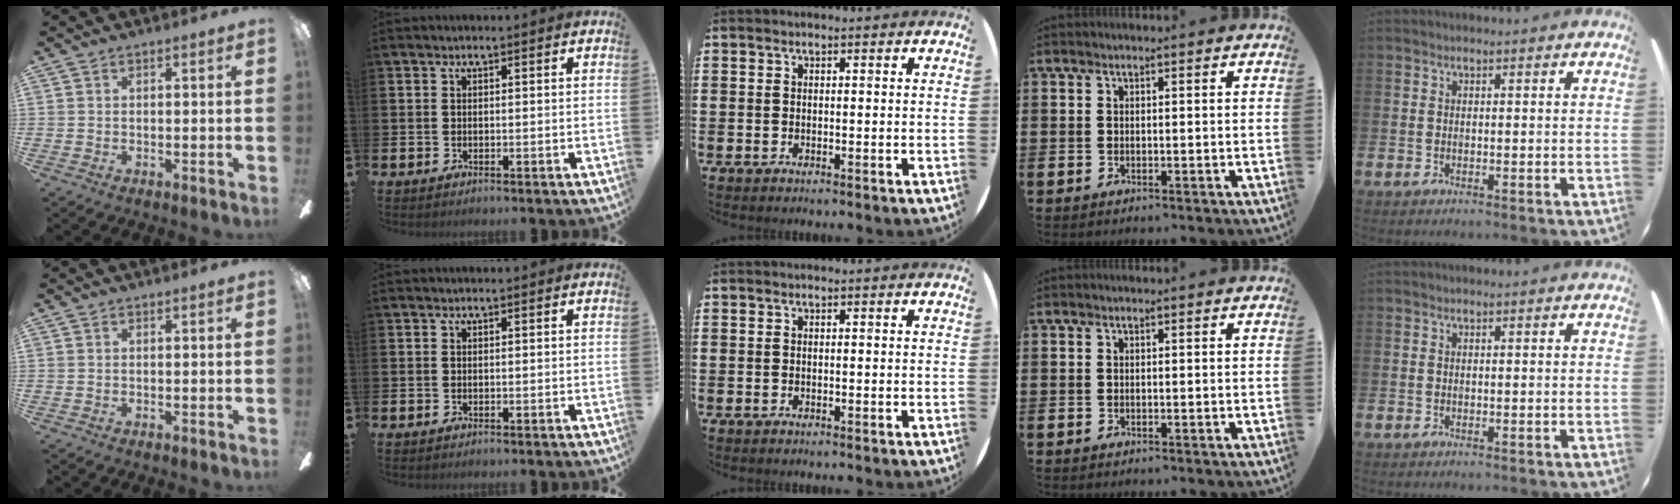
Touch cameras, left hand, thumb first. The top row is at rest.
{}